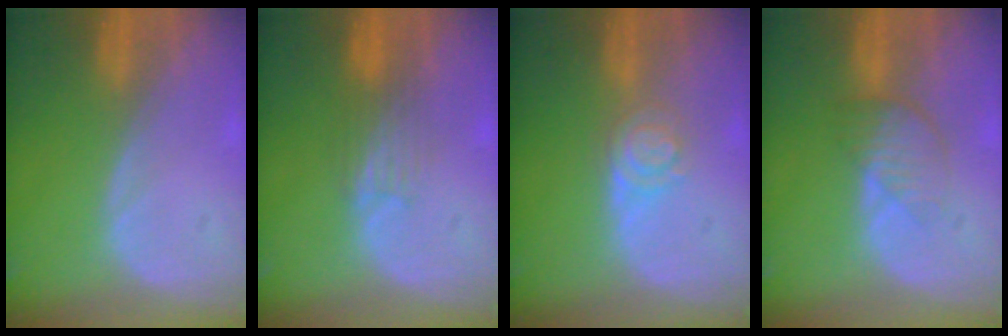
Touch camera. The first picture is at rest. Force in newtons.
{"total": 3.5, "press": 3.2, "slide": 1.5}
{"total": 4.2, "press": 3.8, "slide": 1.7}
{"total": 3.9, "press": 3.6, "slide": 1.4}